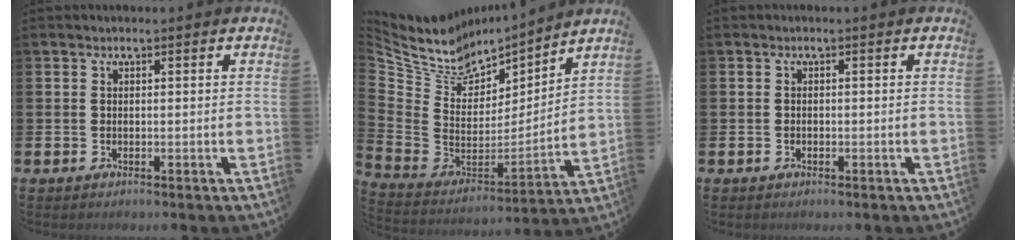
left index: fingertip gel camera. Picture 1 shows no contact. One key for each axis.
{"total": 8.2, "fx": 7.0, "fy": 4.2, "fz": 0.5, "tx": -0.071, "ty": -0.055, "tz": 0.130}
{"total": 0.6, "fx": -0.3, "fy": 0.4, "fz": 0.2, "tx": -0.013, "ty": 0.006, "tz": -0.006}